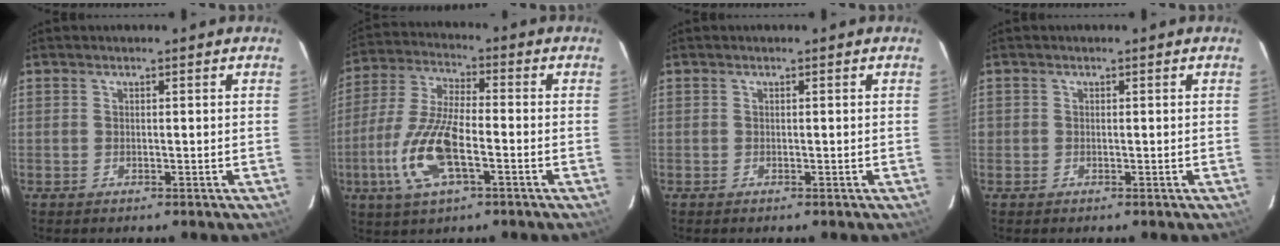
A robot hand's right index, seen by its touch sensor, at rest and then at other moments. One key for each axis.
{"total": 13.6, "fx": -4.6, "fy": 4.8, "fz": 11.9, "tx": -0.260, "ty": -0.006, "tz": -0.089}
{"total": 0.0}
{"total": 0.6, "fx": -0.2, "fy": 0.6, "fz": 0.0, "tx": 0.000, "ty": -0.001, "tz": -0.005}